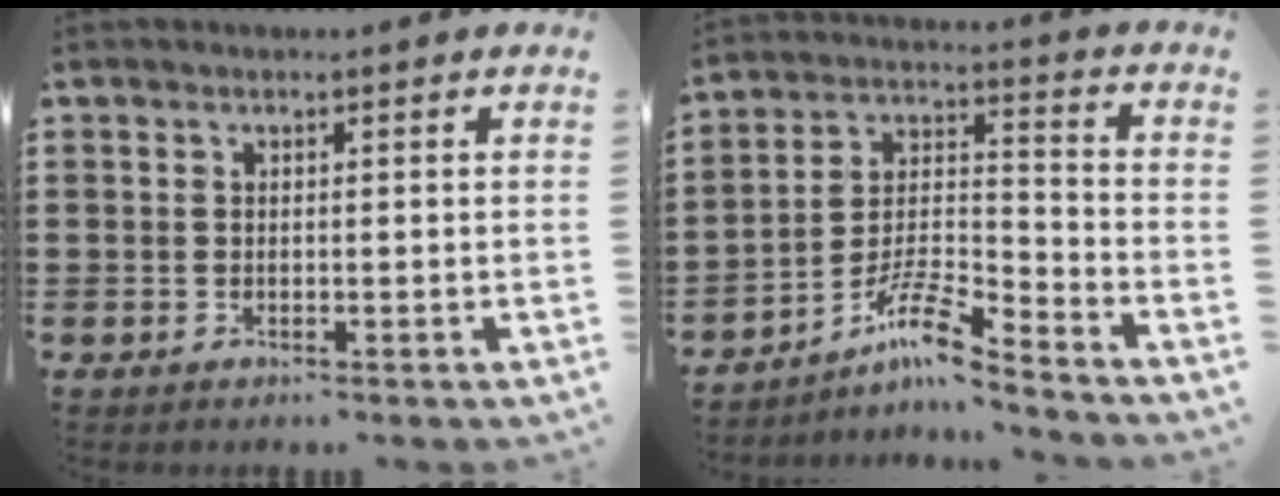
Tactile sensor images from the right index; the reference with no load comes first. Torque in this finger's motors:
{"motor_torque": [-0.48, 0.07, -1.05, -0.21]}